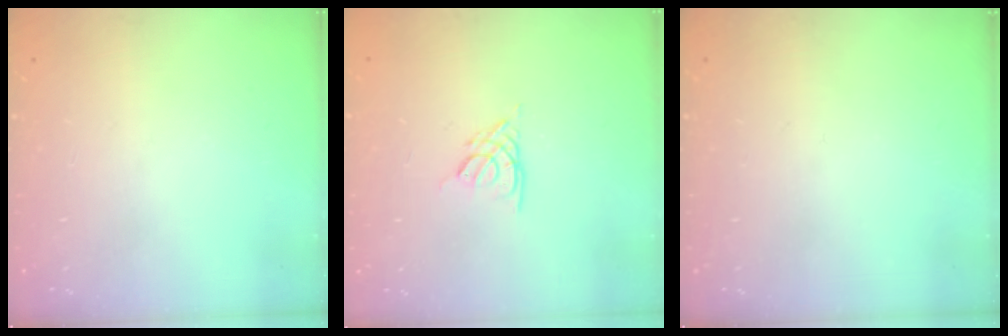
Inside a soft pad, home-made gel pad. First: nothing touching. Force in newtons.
{"total": 2.7, "press": 2.7, "slide": 0.4}
{"total": 0.0}